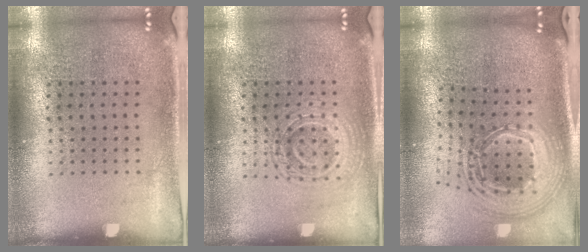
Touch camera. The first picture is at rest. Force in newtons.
{"total": 1.4, "press": 1.4, "slide": 0.3}
{"total": 2.7, "press": 1.8, "slide": 2.0}